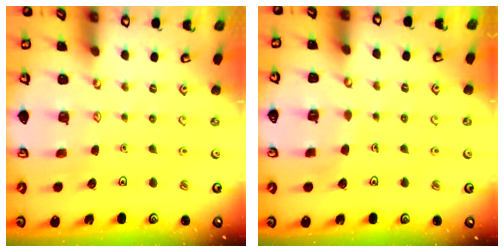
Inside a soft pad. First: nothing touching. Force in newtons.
{"total": 2.2, "press": 2.2, "slide": 0.1}